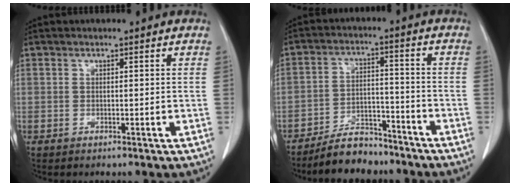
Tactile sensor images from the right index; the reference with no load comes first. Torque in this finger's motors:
{"motor_torque": [-0.22, -0.14, -0.05, -0.02]}